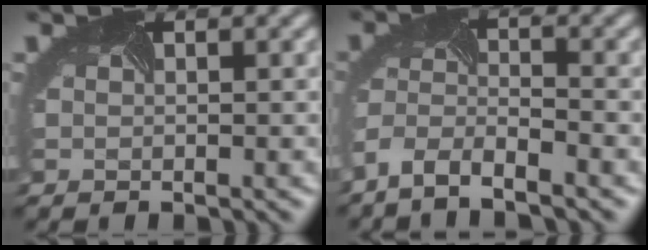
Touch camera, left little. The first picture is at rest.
{"total": 4.0, "force": [-3.6, 0.6, 1.6], "torque": [-0.038, -0.008, -0.069]}